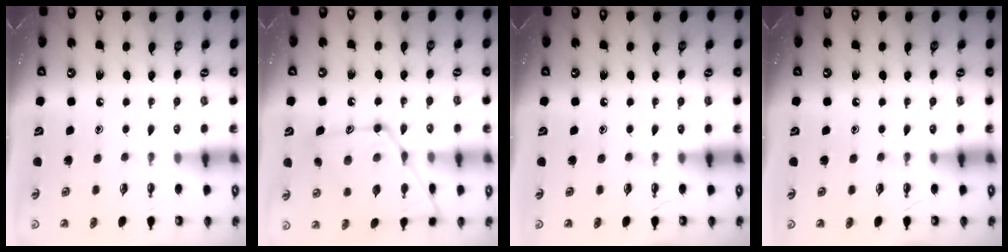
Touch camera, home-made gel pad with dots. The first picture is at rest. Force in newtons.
{"total": 17.2, "press": 17.1, "slide": 1.4}
{"total": 0.0}
{"total": 0.0}